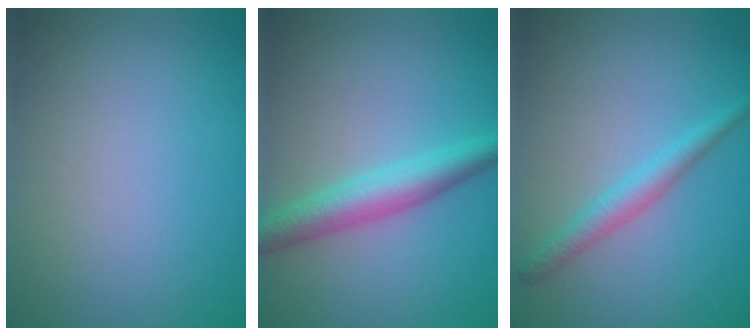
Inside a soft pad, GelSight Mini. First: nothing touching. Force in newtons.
{"total": 3.9, "press": 3.9, "slide": 0.1}
{"total": 2.2, "press": 2.2, "slide": 0.0}